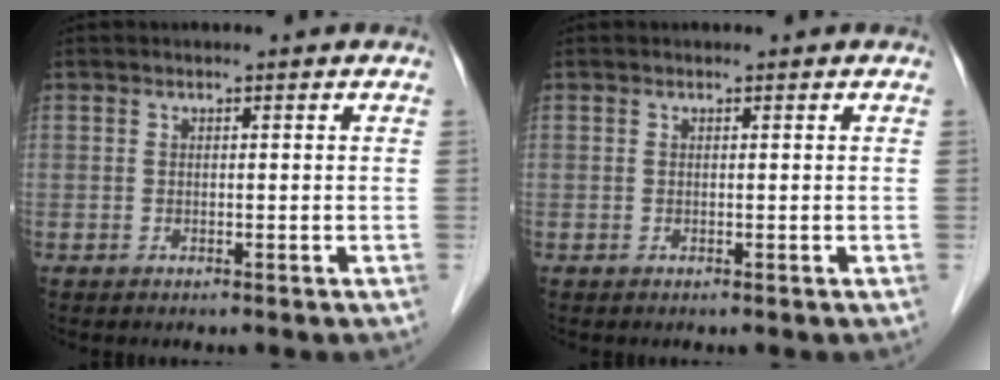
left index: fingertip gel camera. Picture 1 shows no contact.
{"total": 0.0}